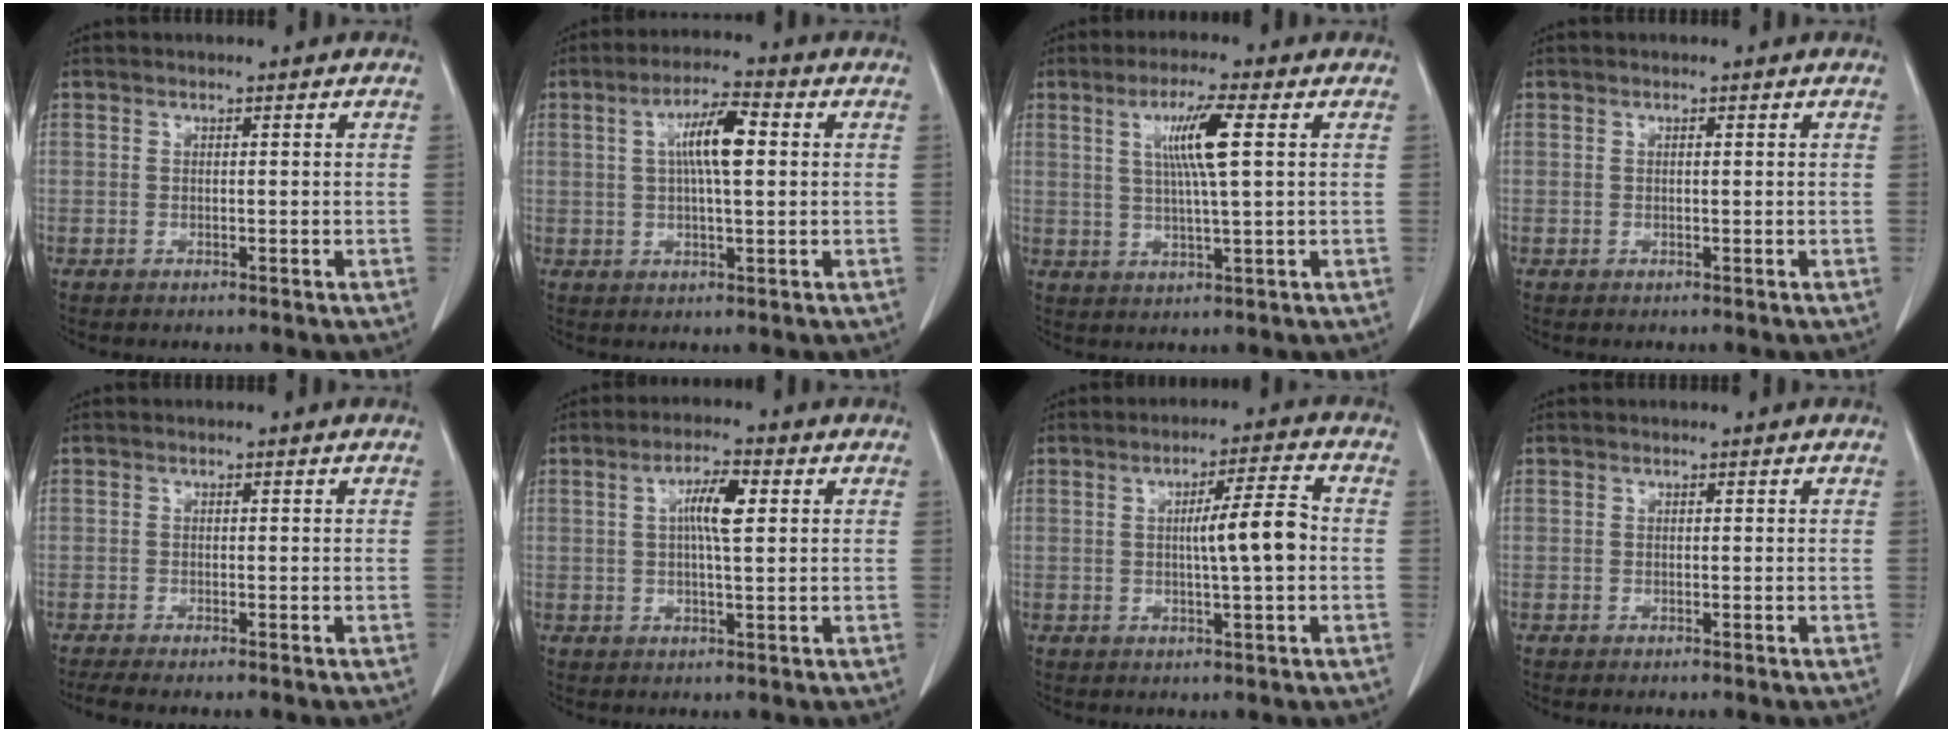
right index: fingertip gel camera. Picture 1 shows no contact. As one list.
[{"total": 7.5, "force": [1.5, 1.3, 7.2], "torque": [-0.132, 0.014, 0.025]}, {"total": 7.3, "force": [2.0, -0.3, 7.0], "torque": [-0.131, 0.001, 0.039]}, {"total": 0.0}, {"total": 2.3, "force": [-1.9, 0.0, 1.3], "torque": [-0.023, -0.007, -0.032]}, {"total": 5.5, "force": [1.3, 0.9, 5.3], "torque": [-0.098, 0.007, 0.022]}, {"total": 7.0, "force": [-0.1, 0.2, 6.9], "torque": [-0.106, 0.007, -0.003]}, {"total": 0.0}]